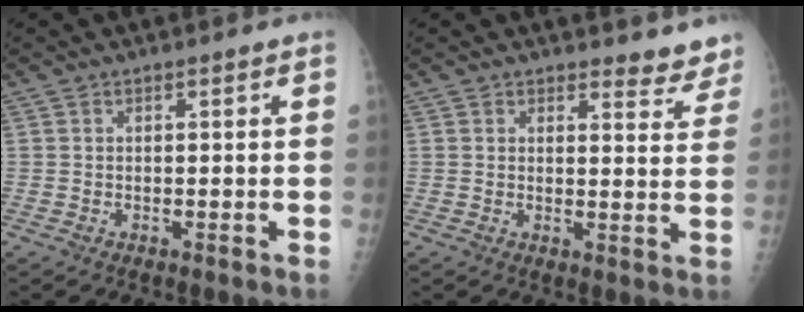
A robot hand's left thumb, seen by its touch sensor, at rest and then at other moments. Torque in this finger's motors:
{"motor_torque": [0.37, -0.23, -0.24, -0.04, 0.00]}